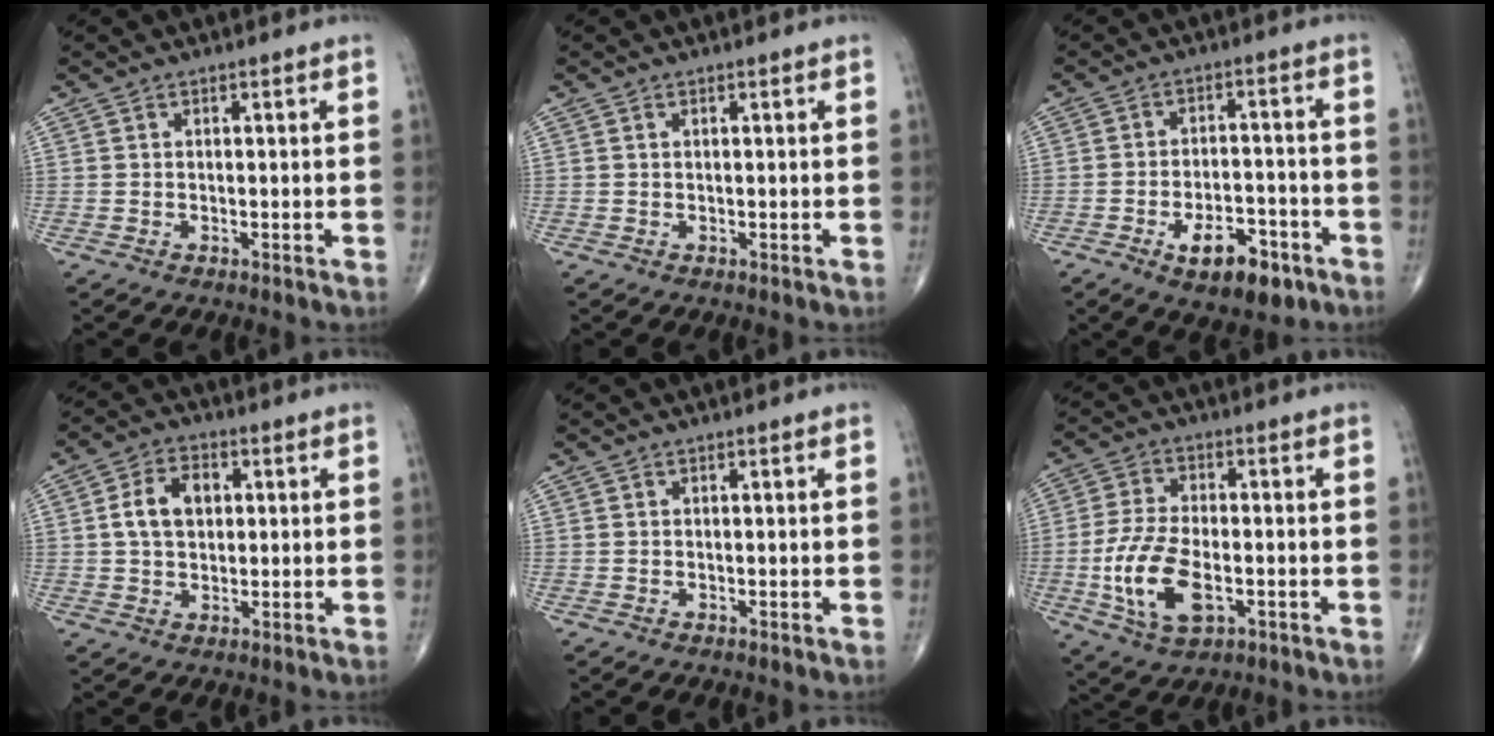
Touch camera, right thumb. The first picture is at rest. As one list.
[{"total": 0.0}, {"total": 10.3, "force": [-5.3, 5.0, 7.3], "torque": [-0.096, 0.028, -0.076]}, {"total": 7.7, "force": [1.3, 5.2, 5.5], "torque": [-0.086, 0.010, 0.019]}, {"total": 0.0}, {"total": 12.6, "force": [-3.1, 6.5, 10.3], "torque": [-0.207, 0.004, -0.053]}]